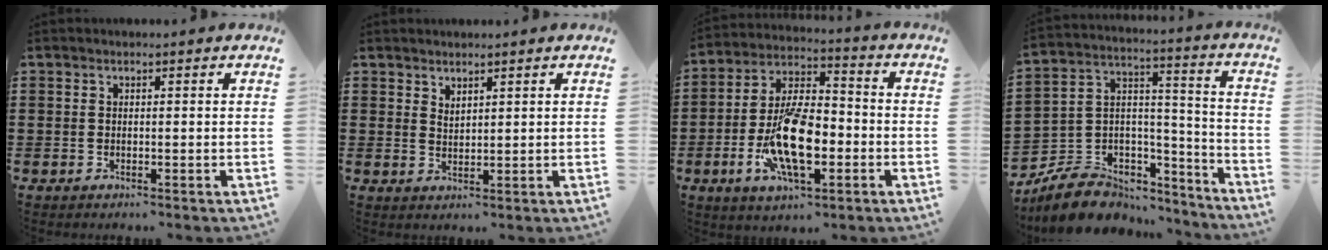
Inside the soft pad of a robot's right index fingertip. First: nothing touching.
{"total": 1.7, "force": [1.7, 0.4, 0.0], "torque": [-0.003, 0.003, 0.032]}
{"total": 13.4, "force": [-3.9, 5.8, 11.4], "torque": [-0.233, 0.000, -0.068]}
{"total": 8.6, "force": [-6.4, 5.4, 1.9], "torque": [-0.057, 0.010, -0.117]}